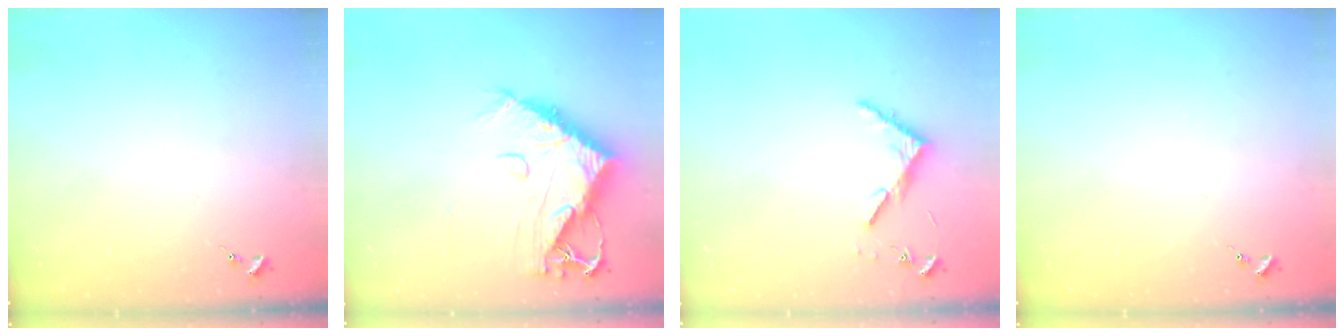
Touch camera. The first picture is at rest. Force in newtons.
{"total": 13.4, "press": 13.3, "slide": 1.5}
{"total": 4.0, "press": 4.0, "slide": 0.3}
{"total": 0.0}